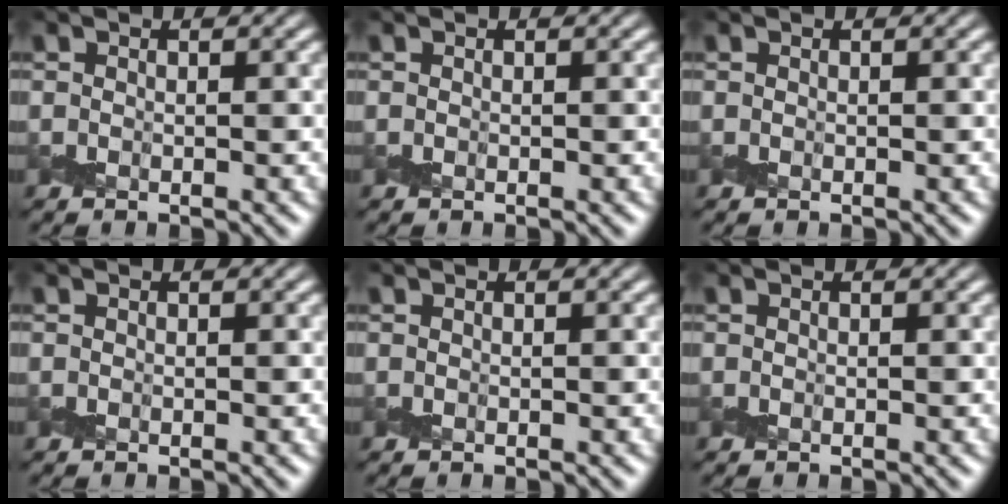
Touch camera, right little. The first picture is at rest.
{"total": 0.0}
{"total": 0.0}
{"total": 0.0}
{"total": 0.0}
{"total": 0.0}